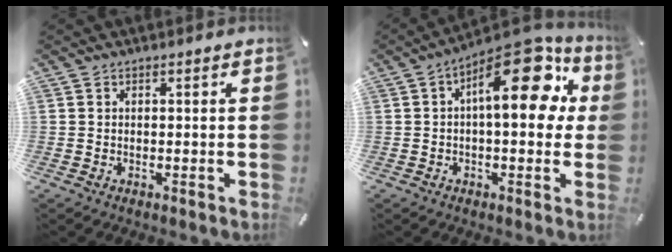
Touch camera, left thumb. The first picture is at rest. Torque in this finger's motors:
{"motor_torque": [0.82, 0.88, 2.19, -0.58, 0.37]}